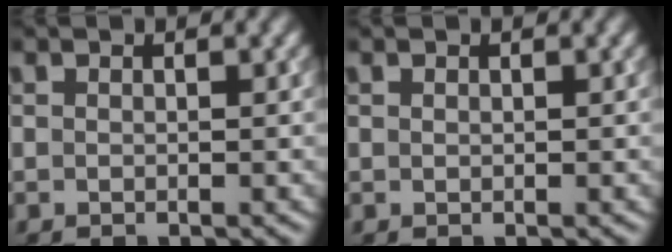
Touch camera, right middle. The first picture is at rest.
{"total": 0.0}